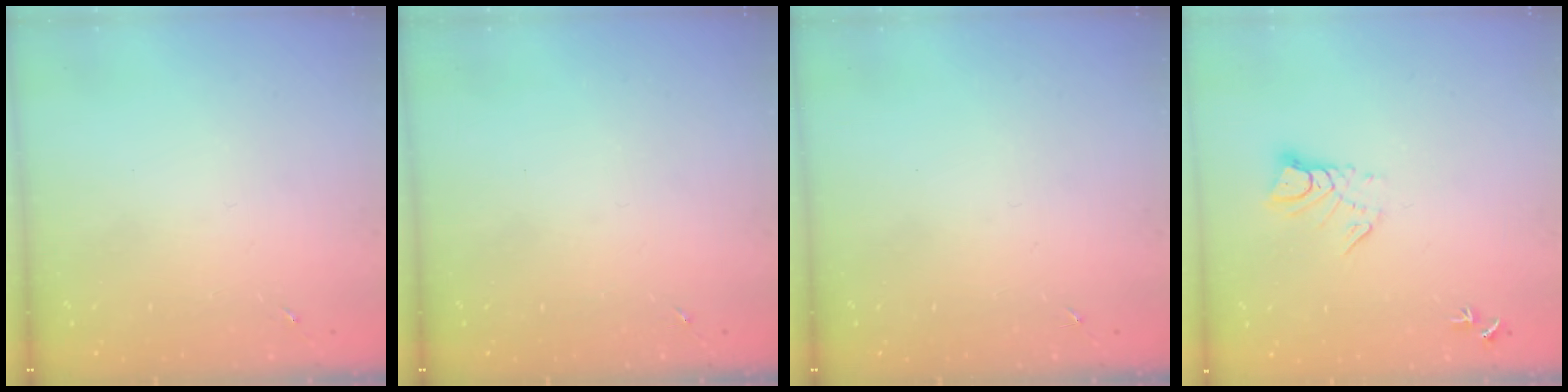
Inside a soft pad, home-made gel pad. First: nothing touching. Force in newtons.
{"total": 0.0}
{"total": 0.0}
{"total": 7.3, "press": 7.3, "slide": 0.7}